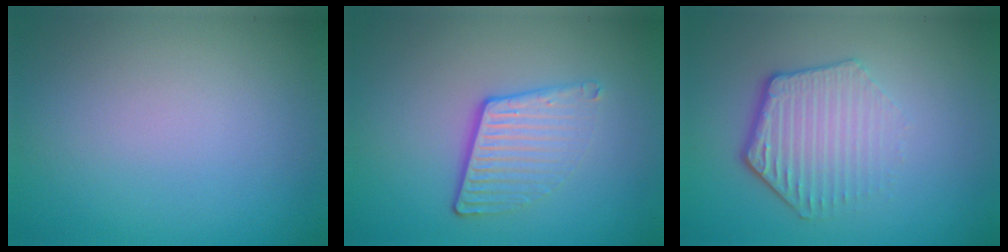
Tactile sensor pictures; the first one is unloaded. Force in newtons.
{"total": 3.9, "press": 2.7, "slide": 2.8}
{"total": 4.2, "press": 3.2, "slide": 2.7}